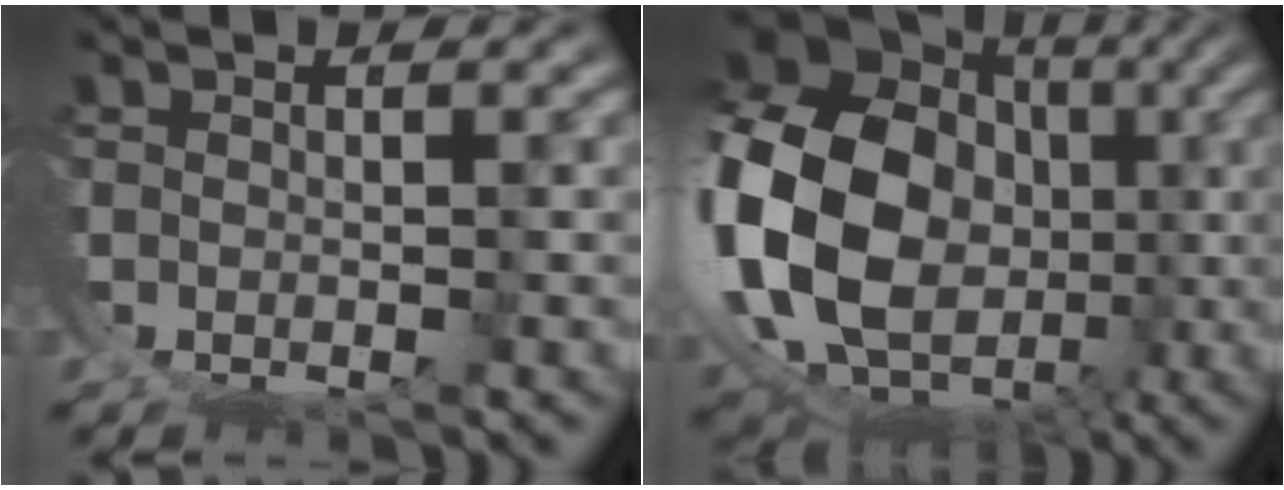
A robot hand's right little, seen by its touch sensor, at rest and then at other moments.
{"total": 19.8, "force": [-2.0, 15.5, 12.2], "torque": [-0.284, -0.061, -0.018]}